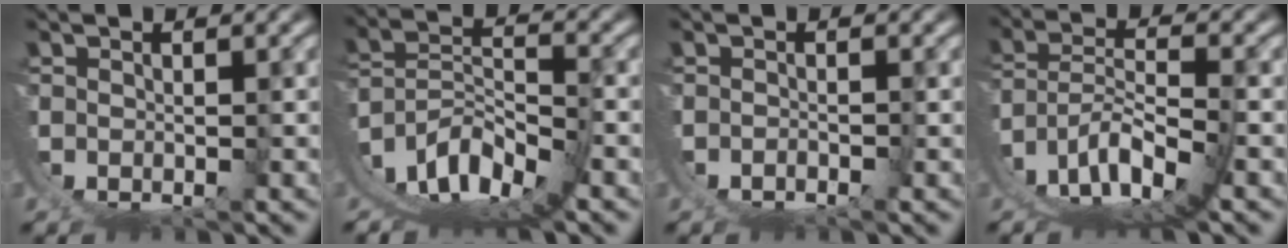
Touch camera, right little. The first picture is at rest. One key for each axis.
{"total": 11.7, "fx": 0.4, "fy": 8.4, "fz": 8.0, "tx": -0.182, "ty": -0.039, "tz": 0.018}
{"total": 1.3, "fx": -0.6, "fy": 1.0, "fz": 0.6, "tx": -0.017, "ty": -0.002, "tz": -0.008}
{"total": 9.1, "fx": 0.5, "fy": 6.3, "fz": 6.5, "tx": -0.148, "ty": -0.032, "tz": 0.021}